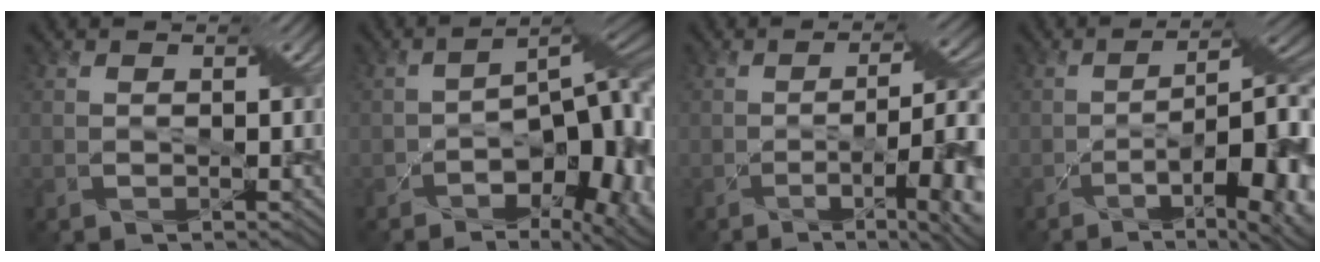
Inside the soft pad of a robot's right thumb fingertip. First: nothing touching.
{"total": 19.2, "force": [-8.2, 9.7, 14.4], "torque": [-0.145, -0.013, -0.082]}
{"total": 9.8, "force": [-2.6, 2.4, 9.1], "torque": [-0.134, -0.006, -0.039]}
{"total": 15.3, "force": [-5.1, 5.0, 13.5], "torque": [-0.183, -0.012, -0.064]}